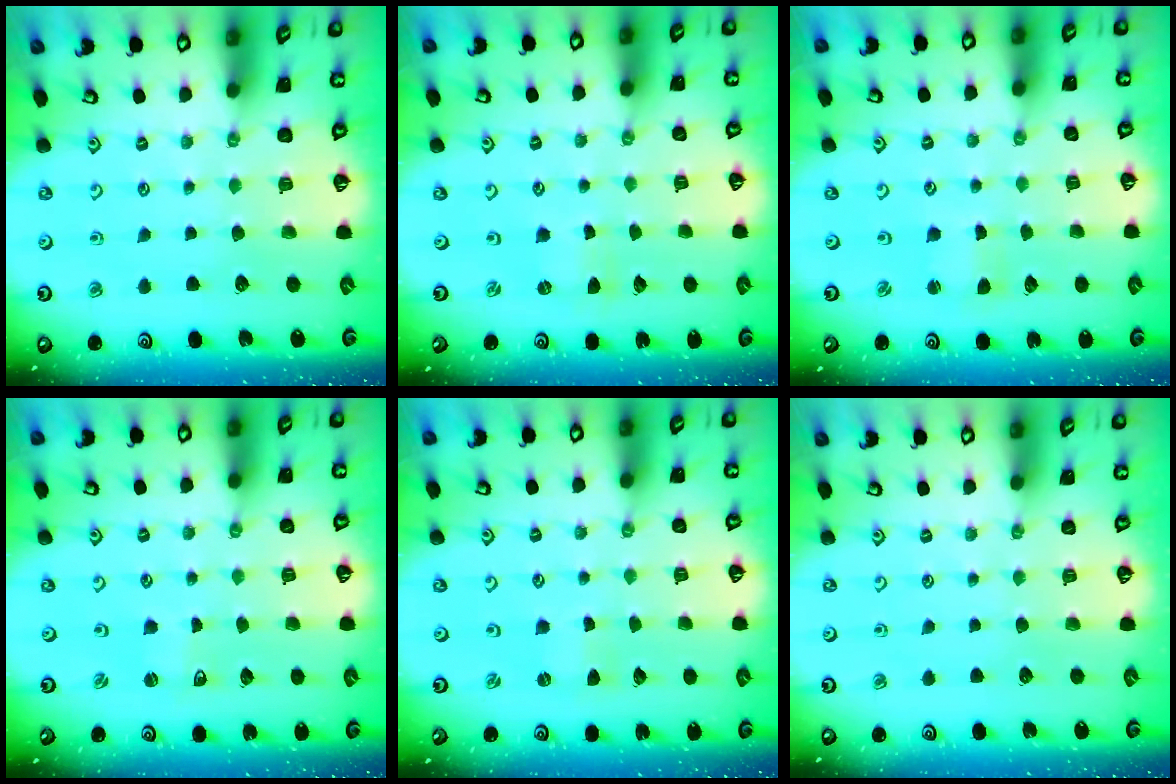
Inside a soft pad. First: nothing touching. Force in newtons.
{"total": 0.0}
{"total": 1.3, "press": 1.3, "slide": 0.3}
{"total": 0.8, "press": 0.7, "slide": 0.2}
{"total": 0.0}
{"total": 0.0}